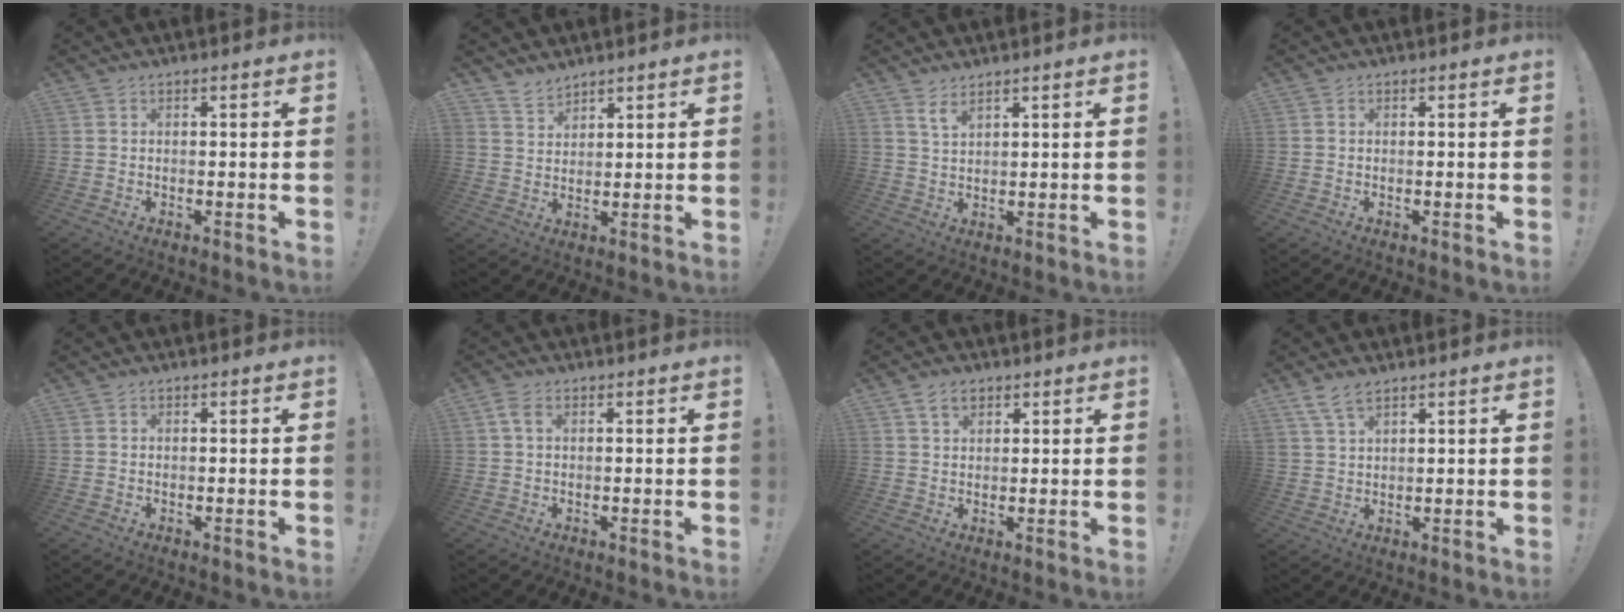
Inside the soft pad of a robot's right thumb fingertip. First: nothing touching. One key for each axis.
{"total": 4.4, "fx": 4.0, "fy": 1.7, "fz": 0.5, "tx": -0.007, "ty": -0.027, "tz": 0.076}
{"total": 3.6, "fx": 2.7, "fy": 0.8, "fz": 2.3, "tx": -0.037, "ty": -0.017, "tz": 0.046}
{"total": 0.0}
{"total": 0.0}
{"total": 3.1, "fx": 1.1, "fy": 1.9, "fz": 2.3, "tx": -0.051, "ty": 0.008, "tz": 0.021}
{"total": 4.7, "fx": 2.7, "fy": 3.0, "fz": 2.4, "tx": -0.038, "ty": -0.003, "tz": 0.049}
{"total": 5.6, "fx": 4.3, "fy": 2.2, "fz": 2.8, "tx": -0.058, "ty": -0.015, "tz": 0.083}